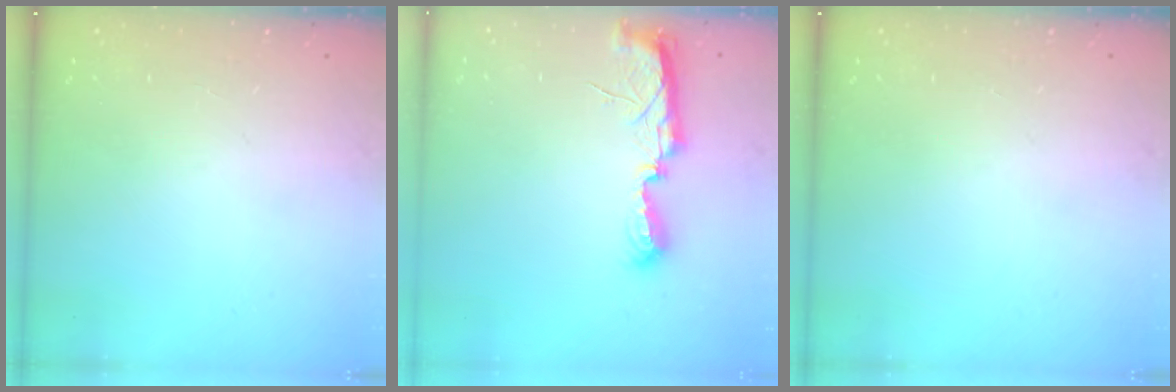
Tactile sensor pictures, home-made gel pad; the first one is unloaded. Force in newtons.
{"total": 7.5, "press": 7.5, "slide": 0.5}
{"total": 0.0}